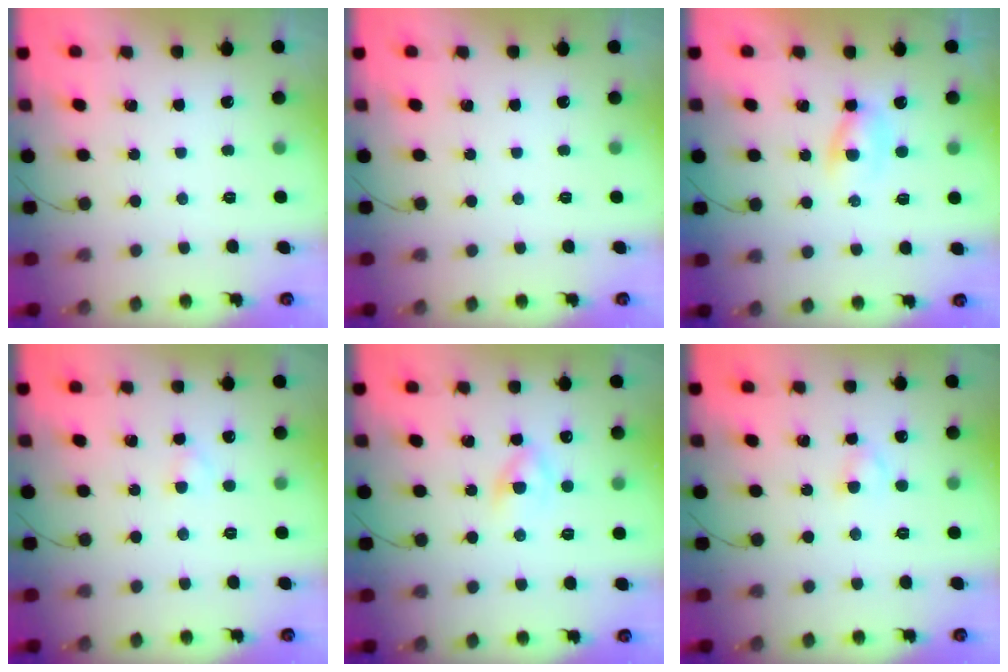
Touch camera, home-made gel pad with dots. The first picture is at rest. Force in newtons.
{"total": 0.0}
{"total": 2.3, "press": 2.2, "slide": 0.8}
{"total": 1.9, "press": 1.7, "slide": 0.9}
{"total": 3.8, "press": 3.6, "slide": 1.2}
{"total": 2.8, "press": 2.6, "slide": 1.1}